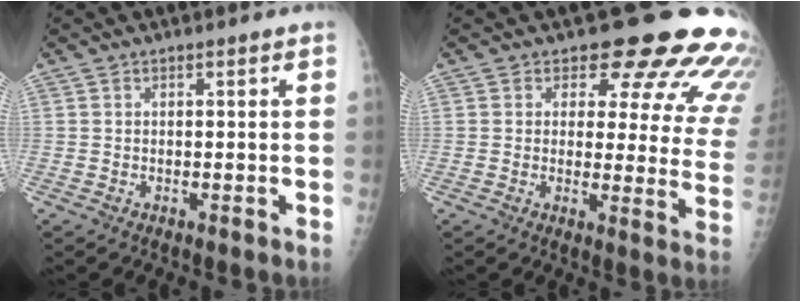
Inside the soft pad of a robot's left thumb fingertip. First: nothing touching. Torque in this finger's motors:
{"motor_torque": [1.32, 0.04, 1.18, -0.73, 0.08]}